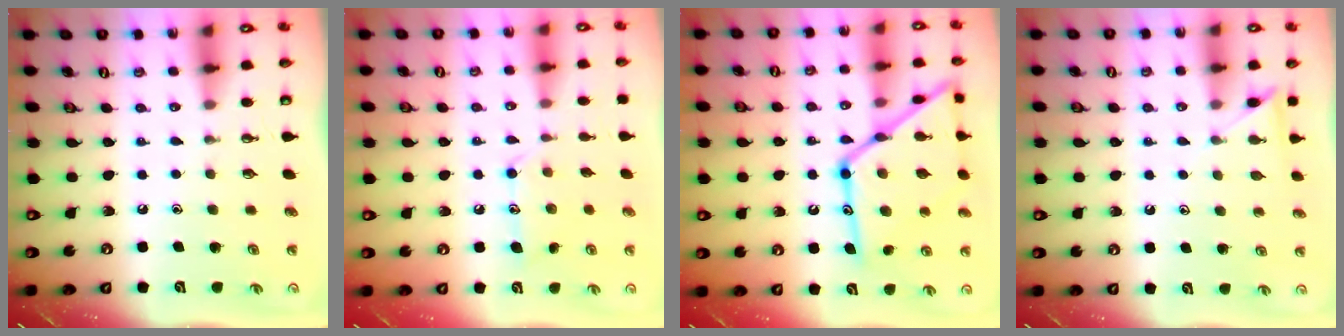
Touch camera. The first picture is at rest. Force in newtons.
{"total": 11.1, "press": 11.1, "slide": 0.2}
{"total": 23.5, "press": 23.5, "slide": 1.9}
{"total": 4.1, "press": 4.1, "slide": 0.4}